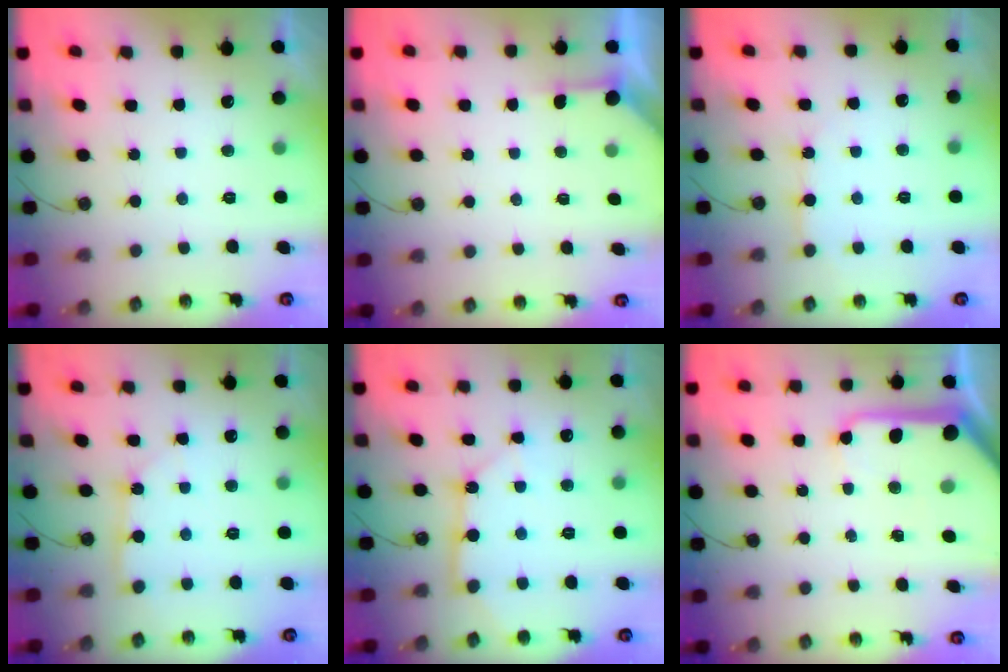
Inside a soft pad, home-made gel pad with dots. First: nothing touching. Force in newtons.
{"total": 1.8, "press": 1.8, "slide": 0.3}
{"total": 4.1, "press": 4.1, "slide": 0.2}
{"total": 2.9, "press": 2.9, "slide": 0.1}
{"total": 9.5, "press": 9.5, "slide": 1.0}
{"total": 13.4, "press": 13.3, "slide": 1.7}